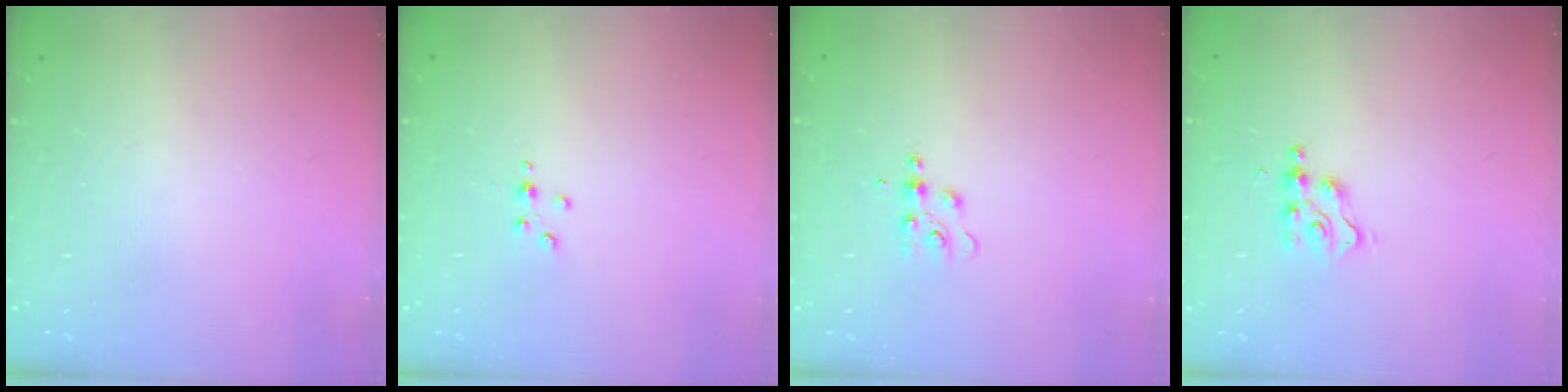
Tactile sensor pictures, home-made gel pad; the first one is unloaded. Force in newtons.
{"total": 3.0, "press": 3.0, "slide": 0.3}
{"total": 4.6, "press": 4.6, "slide": 0.6}
{"total": 3.9, "press": 3.9, "slide": 0.5}